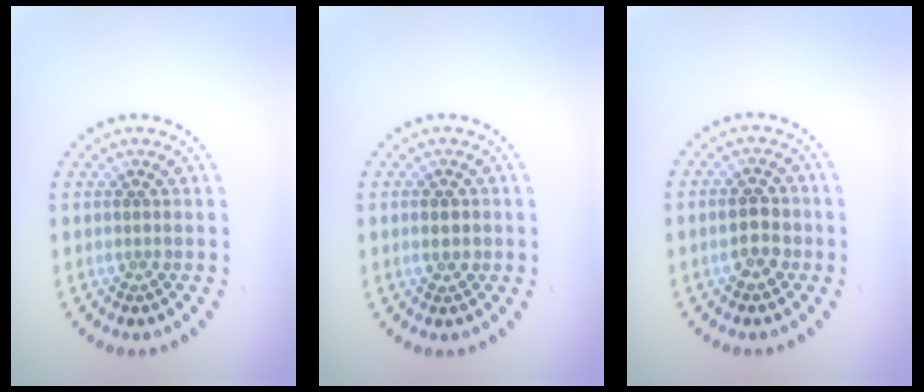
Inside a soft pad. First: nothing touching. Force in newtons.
{"total": 2.2, "press": 2.2, "slide": 0.1}
{"total": 2.6, "press": 2.6, "slide": 0.3}